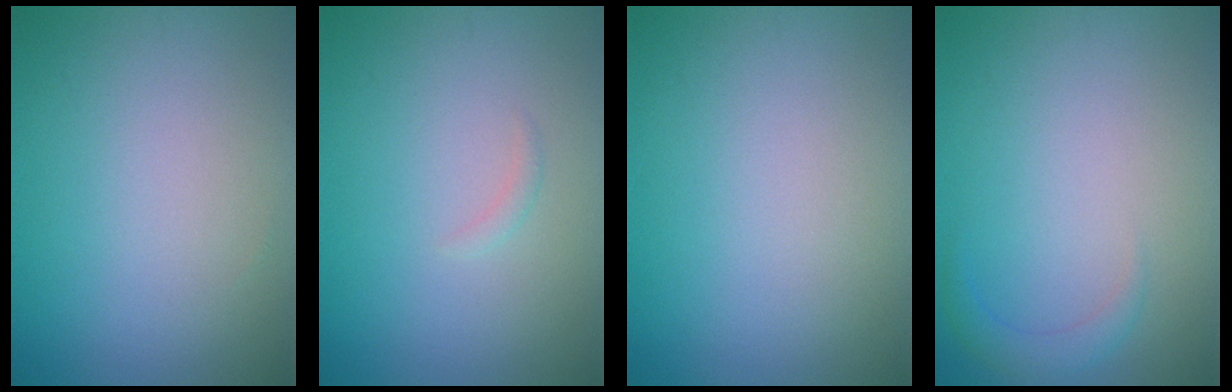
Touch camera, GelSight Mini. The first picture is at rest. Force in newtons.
{"total": 0.6, "press": 0.6, "slide": 0.0}
{"total": 0.0}
{"total": 1.5, "press": 1.5, "slide": 0.1}